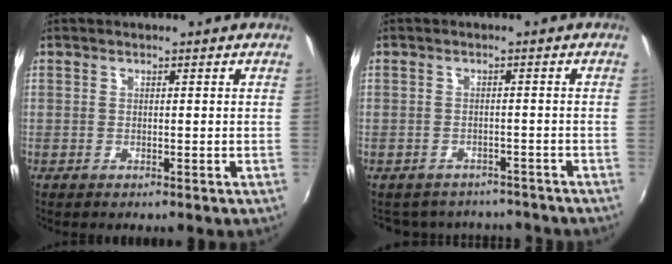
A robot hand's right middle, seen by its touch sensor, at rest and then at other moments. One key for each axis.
{"total": 9.1, "fx": -8.0, "fy": 3.8, "fz": 2.2, "tx": -0.052, "ty": 0.000, "tz": -0.102}